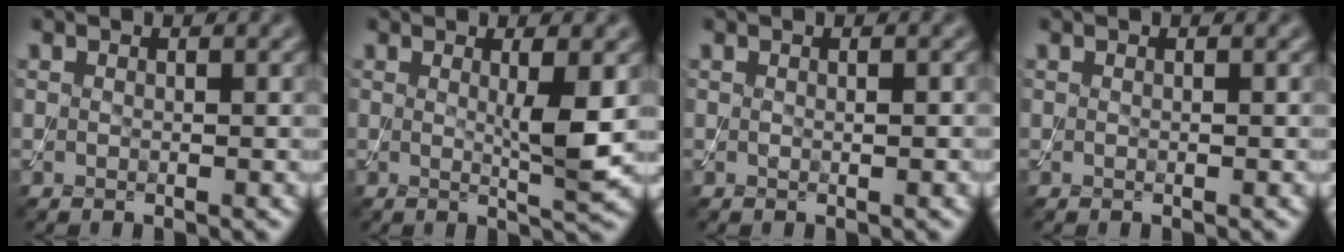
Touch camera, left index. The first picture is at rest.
{"total": 3.2, "force": [0.5, 0.3, 3.1], "torque": [-0.051, -0.010, 0.008]}
{"total": 0.5, "force": [0.1, 0.1, 0.5], "torque": [-0.007, -0.001, 0.001]}
{"total": 0.0}